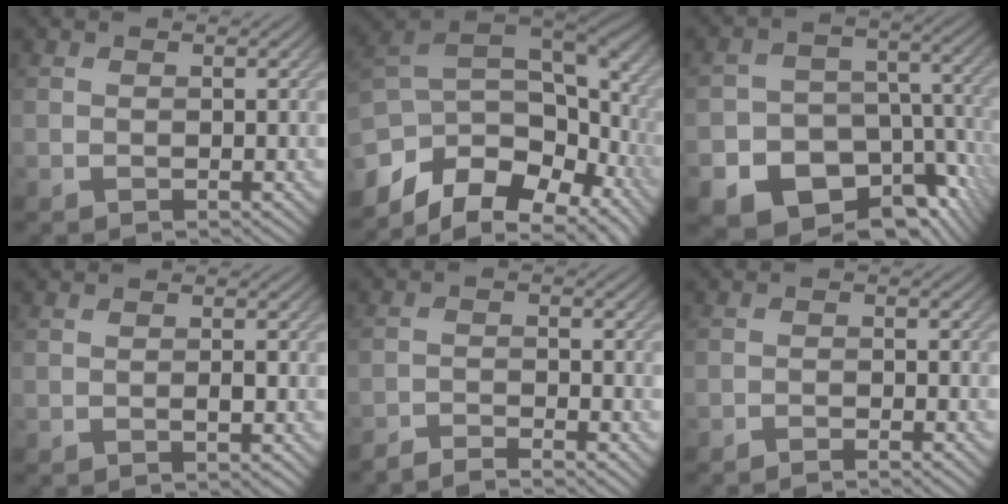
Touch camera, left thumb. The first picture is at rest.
{"total": 13.3, "force": [-5.8, 7.5, 9.2], "torque": [-0.229, -0.024, -0.082]}
{"total": 18.8, "force": [-11.2, 13.3, 7.1], "torque": [-0.124, -0.069, -0.149]}
{"total": 1.0, "force": [-0.3, 0.1, 1.0], "torque": [-0.015, 0.001, -0.005]}
{"total": 3.9, "force": [-3.6, 0.3, 1.5], "torque": [-0.028, 0.001, -0.071]}
{"total": 2.5, "force": [-2.1, 0.2, 1.5], "torque": [-0.026, 0.005, -0.043]}